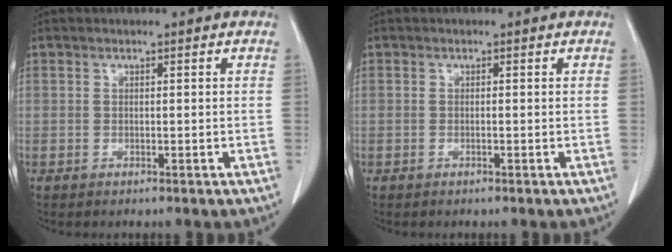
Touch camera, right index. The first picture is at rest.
{"total": 0.0}